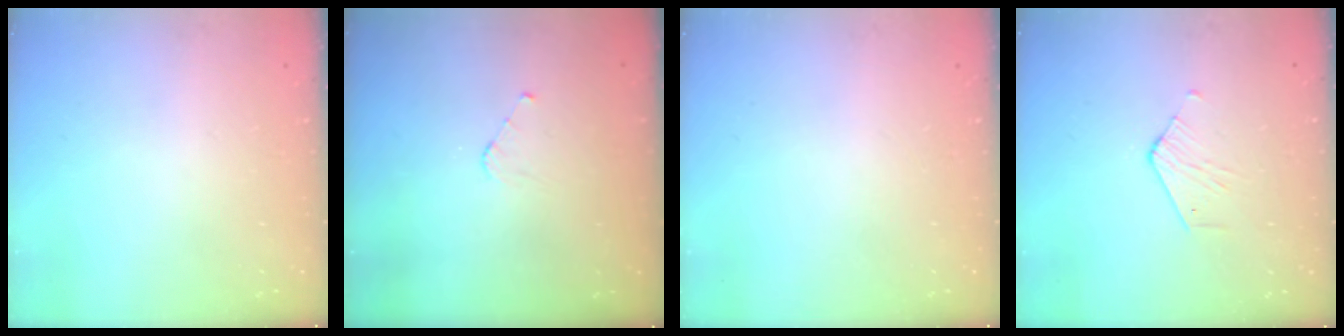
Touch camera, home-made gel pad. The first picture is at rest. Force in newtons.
{"total": 3.0, "press": 3.0, "slide": 0.2}
{"total": 0.0}
{"total": 2.7, "press": 2.7, "slide": 0.3}